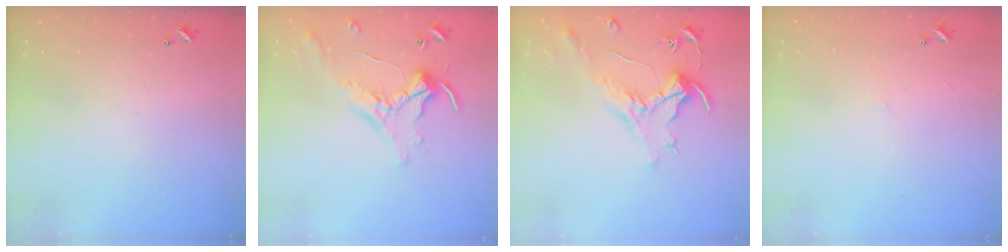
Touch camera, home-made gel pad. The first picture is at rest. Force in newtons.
{"total": 0.7, "press": 0.5, "slide": 0.4}
{"total": 1.6, "press": 1.4, "slide": 0.7}
{"total": 4.5, "press": 4.5, "slide": 0.5}